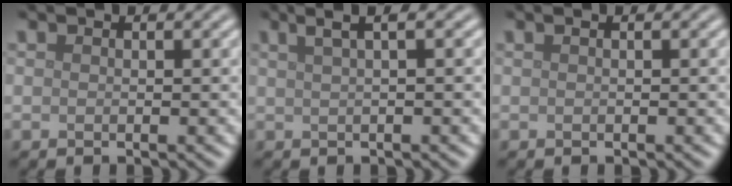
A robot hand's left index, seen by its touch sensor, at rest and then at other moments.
{"total": 2.9, "force": [1.6, 0.8, 2.3], "torque": [-0.028, 0.008, 0.020]}
{"total": 0.5, "force": [0.2, 0.2, 0.5], "torque": [-0.008, 0.003, -0.001]}